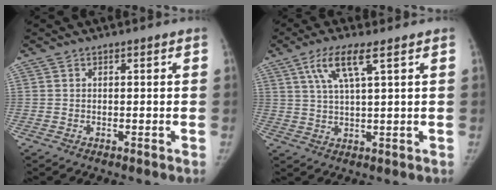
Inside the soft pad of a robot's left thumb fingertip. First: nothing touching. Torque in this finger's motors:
{"motor_torque": [0.15, -0.03, 1.09, -0.59, 0.28]}